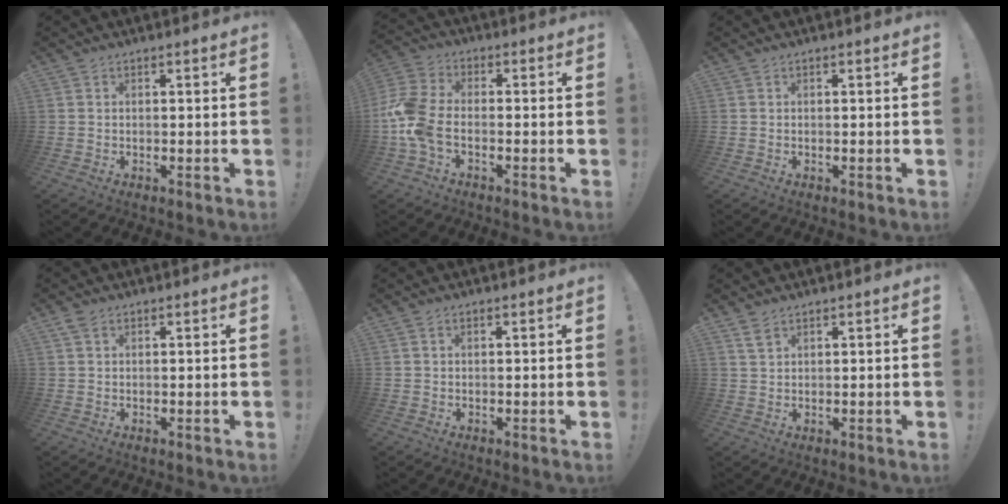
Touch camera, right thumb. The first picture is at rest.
{"total": 11.6, "force": [-2.8, 7.2, 8.7], "torque": [-0.200, 0.011, -0.049]}
{"total": 0.0}
{"total": 2.0, "force": [1.1, 1.2, 1.2], "torque": [-0.017, 0.001, 0.018]}
{"total": 0.6, "force": [0.2, 0.5, 0.3], "torque": [-0.006, 0.003, 0.004]}
{"total": 2.9, "force": [2.0, 1.2, 1.6], "torque": [-0.021, -0.010, 0.036]}